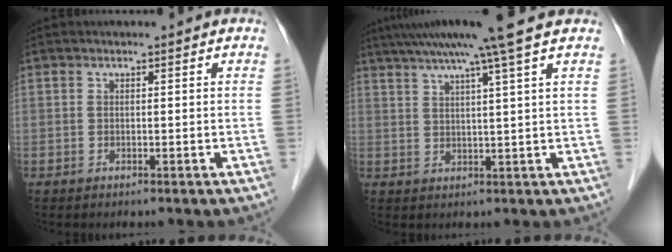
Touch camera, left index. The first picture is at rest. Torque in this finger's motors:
{"motor_torque": [0.97, -1.00, 0.66, 0.16]}